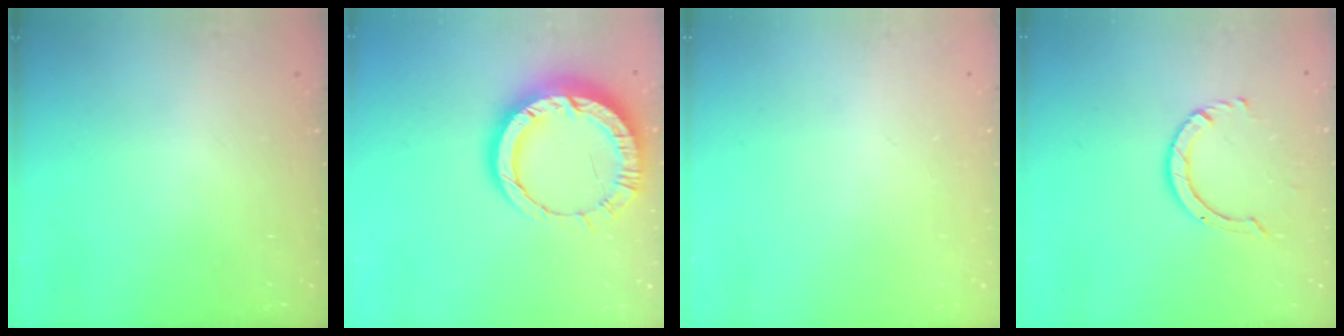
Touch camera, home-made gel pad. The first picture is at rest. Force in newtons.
{"total": 14.6, "press": 14.5, "slide": 1.5}
{"total": 0.0}
{"total": 3.3, "press": 3.2, "slide": 0.4}